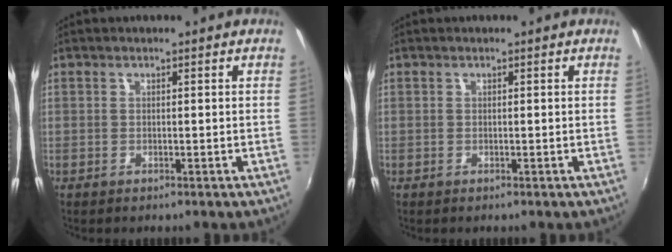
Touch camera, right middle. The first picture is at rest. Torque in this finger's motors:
{"motor_torque": [-0.01, -0.01, 0.00, 0.00]}